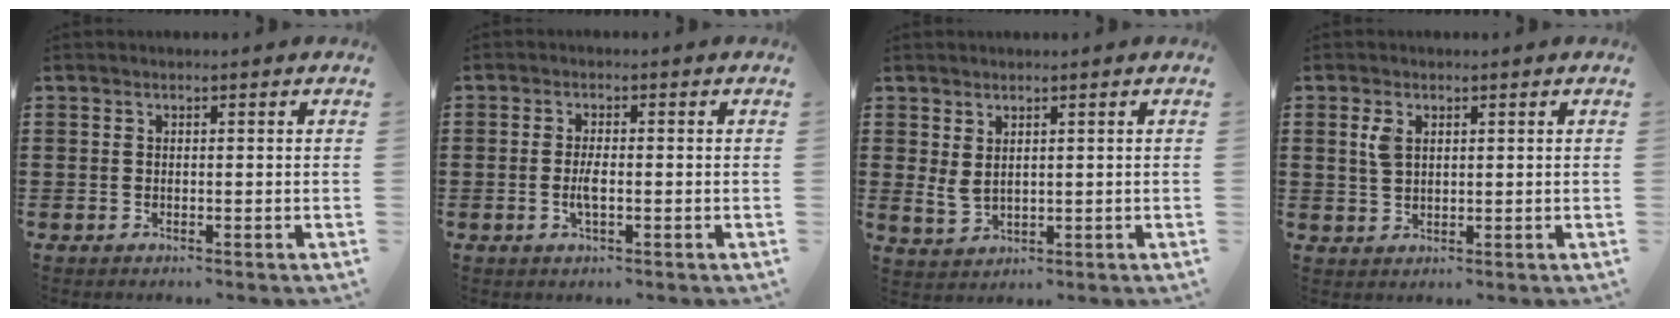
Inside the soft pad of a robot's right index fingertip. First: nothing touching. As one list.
[{"total": 2.7, "force": [-0.6, 0.8, 2.5], "torque": [-0.058, -0.004, -0.015]}, {"total": 2.4, "force": [1.3, 1.3, 1.5], "torque": [-0.047, -0.002, 0.021]}, {"total": 2.7, "force": [1.1, 1.5, 2.0], "torque": [-0.045, 0.005, 0.019]}]